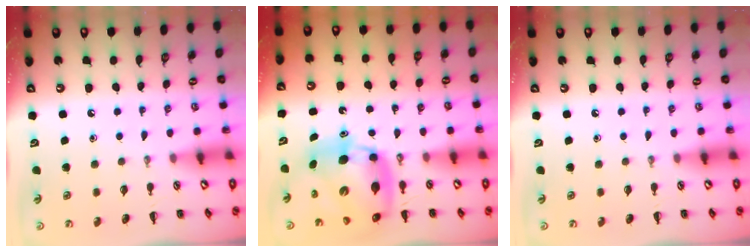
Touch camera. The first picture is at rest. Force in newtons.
{"total": 11.8, "press": 11.4, "slide": 3.1}
{"total": 0.0}